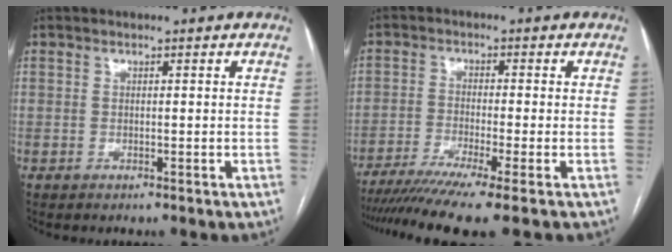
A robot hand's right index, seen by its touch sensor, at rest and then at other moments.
{"total": 10.9, "force": [-8.5, -1.5, 6.6], "torque": [-0.094, -0.026, -0.132]}